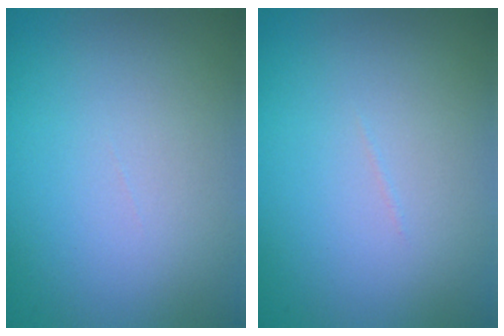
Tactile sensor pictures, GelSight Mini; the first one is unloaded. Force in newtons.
{"total": 0.0}